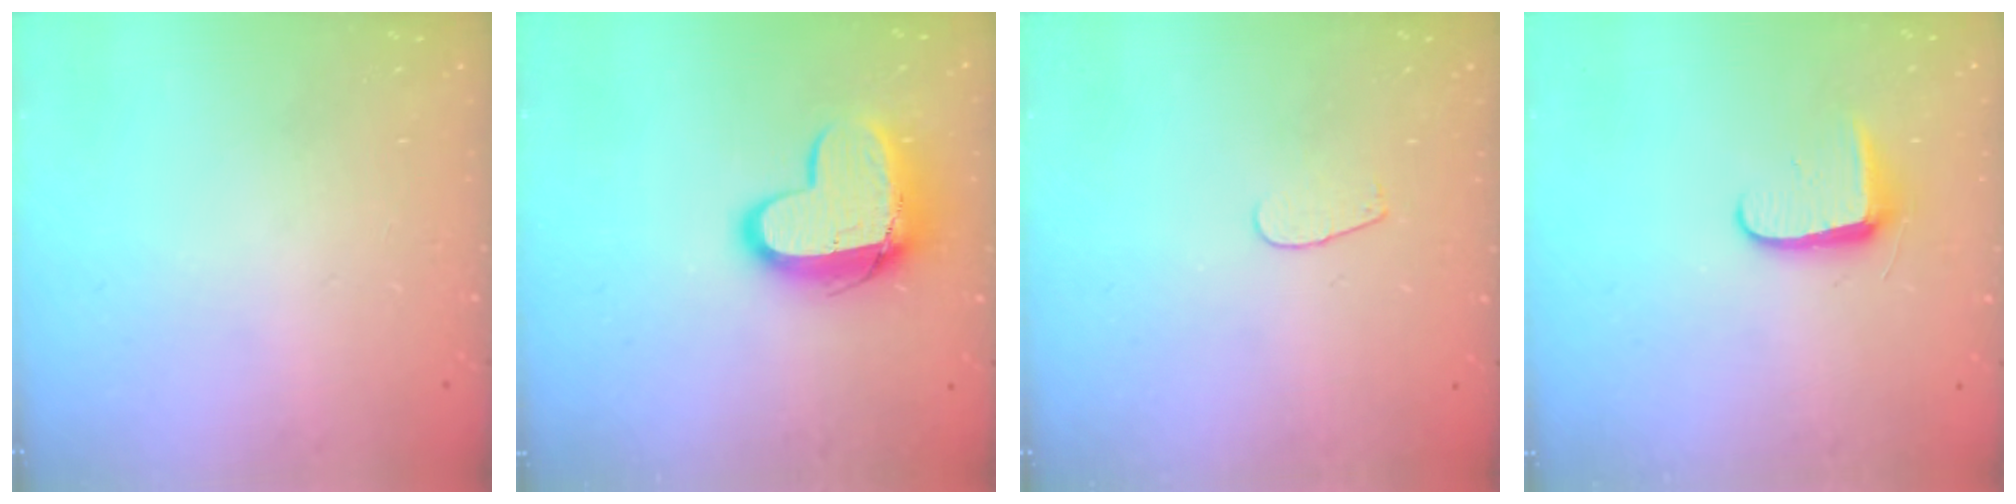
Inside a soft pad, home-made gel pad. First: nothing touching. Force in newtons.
{"total": 13.2, "press": 13.2, "slide": 1.2}
{"total": 2.6, "press": 2.5, "slide": 0.3}
{"total": 7.1, "press": 7.0, "slide": 0.9}